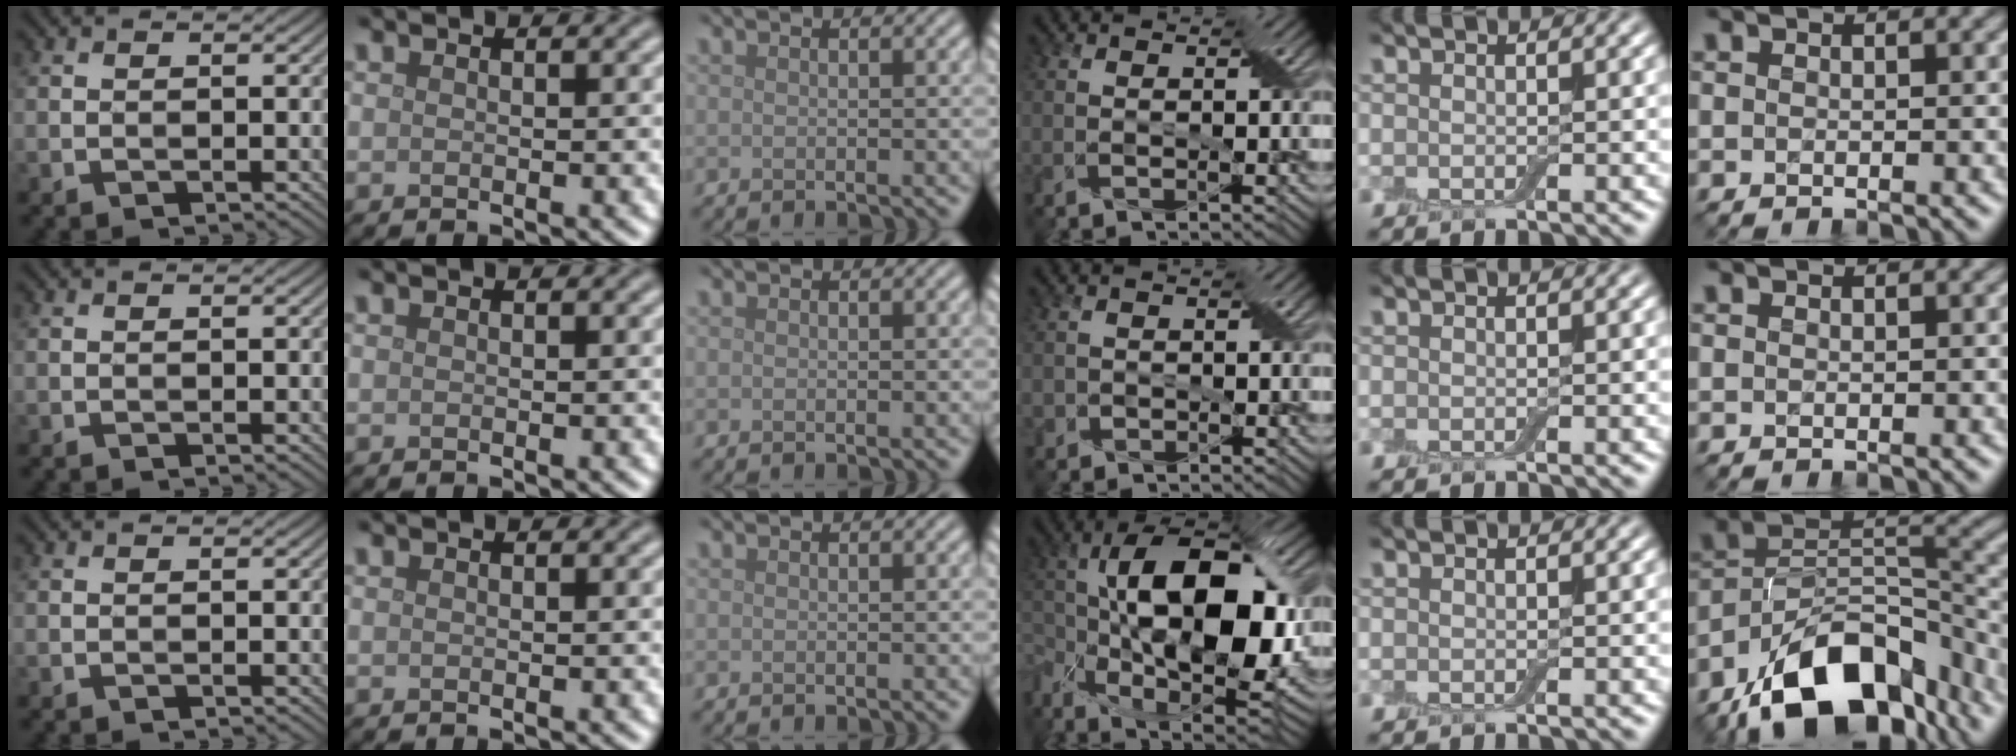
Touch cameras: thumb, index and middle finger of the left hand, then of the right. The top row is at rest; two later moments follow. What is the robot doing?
{"motion": "open", "object": "airpods case & airpods"}